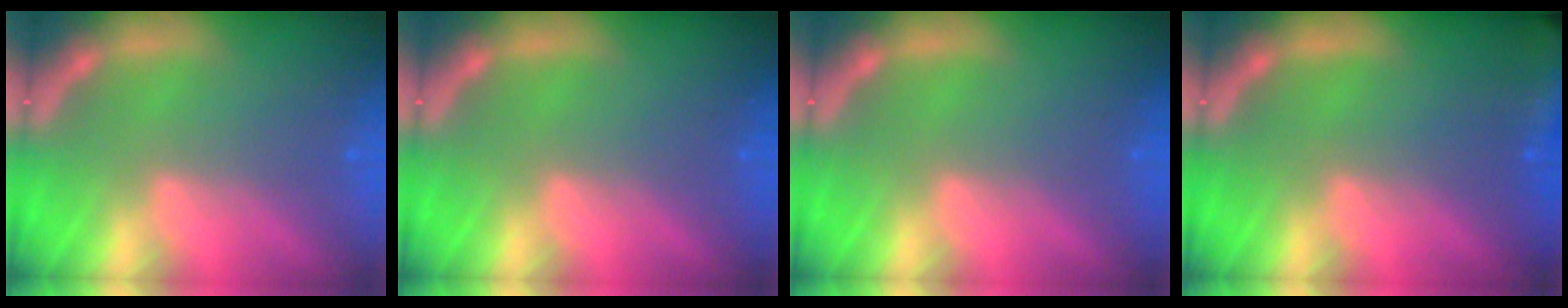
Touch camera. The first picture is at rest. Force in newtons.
{"total": 0.0}
{"total": 0.0}
{"total": 9.0}